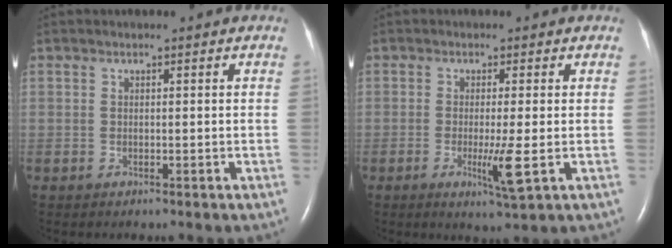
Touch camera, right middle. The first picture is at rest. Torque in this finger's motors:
{"motor_torque": [-0.07, 0.14, 0.13, 0.08]}